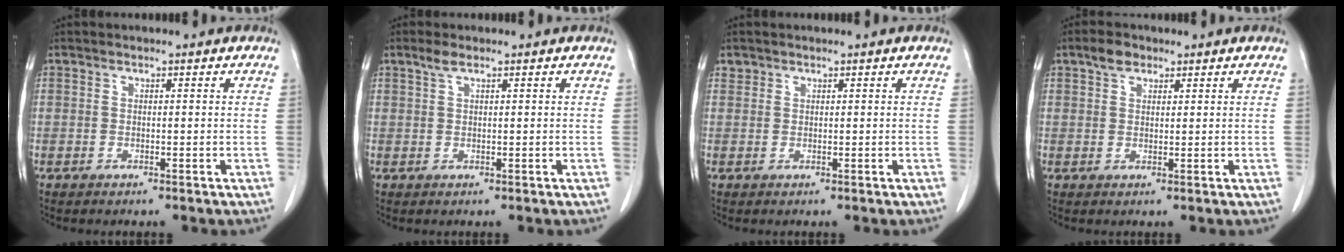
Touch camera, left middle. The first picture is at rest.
{"total": 1.6, "force": [1.1, 0.3, 1.1], "torque": [-0.028, 0.007, 0.024]}
{"total": 0.8, "force": [0.6, 0.5, -0.1], "torque": [0.003, 0.005, 0.011]}
{"total": 2.7, "force": [1.8, 1.6, 1.2], "torque": [-0.026, 0.007, 0.032]}